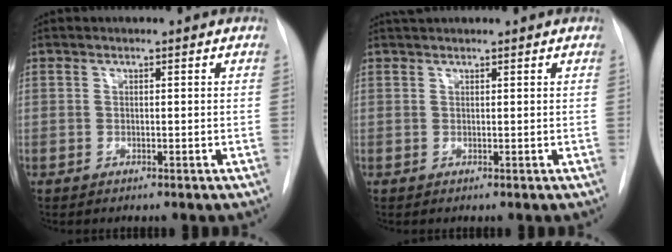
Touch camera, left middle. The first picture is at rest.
{"total": 1.5, "force": [1.5, 0.0, 0.4], "torque": [-0.007, 0.016, 0.029]}